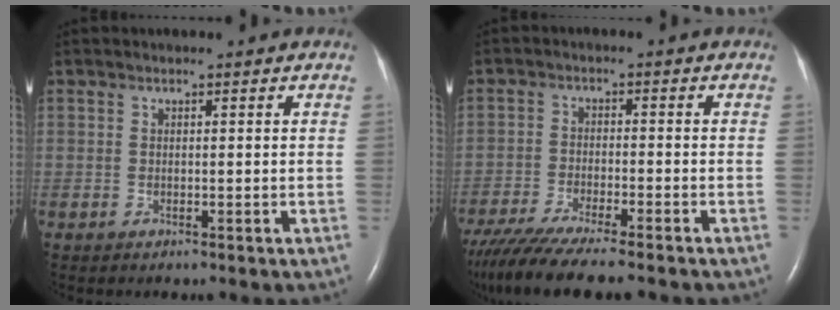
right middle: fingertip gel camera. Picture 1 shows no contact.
{"total": 12.8, "force": [-10.8, 0.8, 6.9], "torque": [-0.117, -0.032, -0.174]}